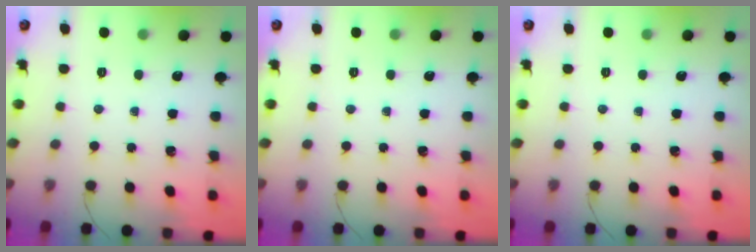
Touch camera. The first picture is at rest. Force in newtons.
{"total": 0.0}
{"total": 0.0}